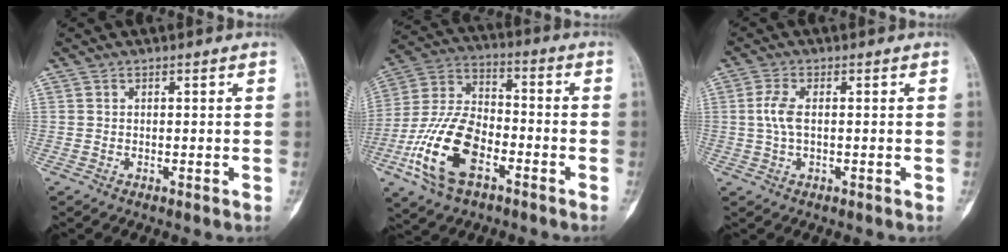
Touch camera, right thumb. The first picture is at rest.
{"total": 17.1, "force": [-7.0, 9.2, 12.6], "torque": [-0.251, 0.035, -0.136]}
{"total": 3.8, "force": [0.2, 1.7, 3.4], "torque": [-0.089, 0.004, 0.003]}